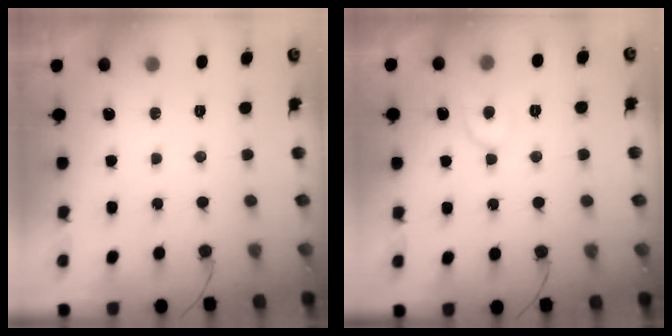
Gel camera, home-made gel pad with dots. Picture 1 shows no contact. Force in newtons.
{"total": 6.0, "press": 5.9, "slide": 0.8}